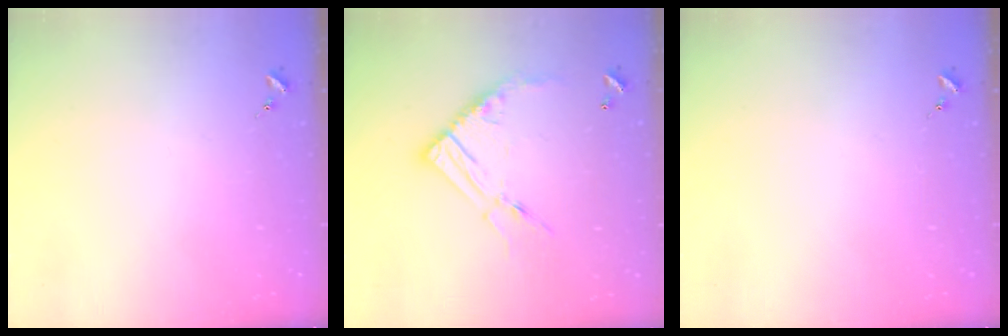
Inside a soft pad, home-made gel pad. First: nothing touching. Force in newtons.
{"total": 14.1, "press": 14.0, "slide": 1.4}
{"total": 0.0}